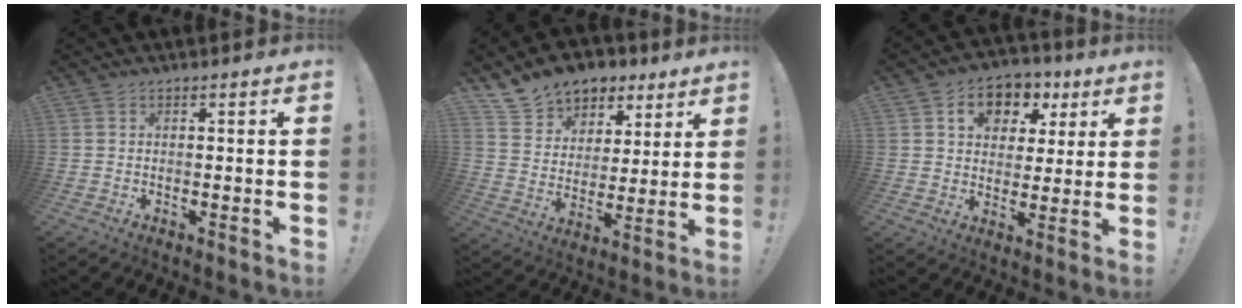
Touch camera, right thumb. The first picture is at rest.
{"total": 12.0, "force": [8.4, 8.0, 2.7], "torque": [-0.042, -0.064, 0.160]}
{"total": 10.3, "force": [4.3, 8.2, 4.4], "torque": [-0.063, -0.014, 0.082]}